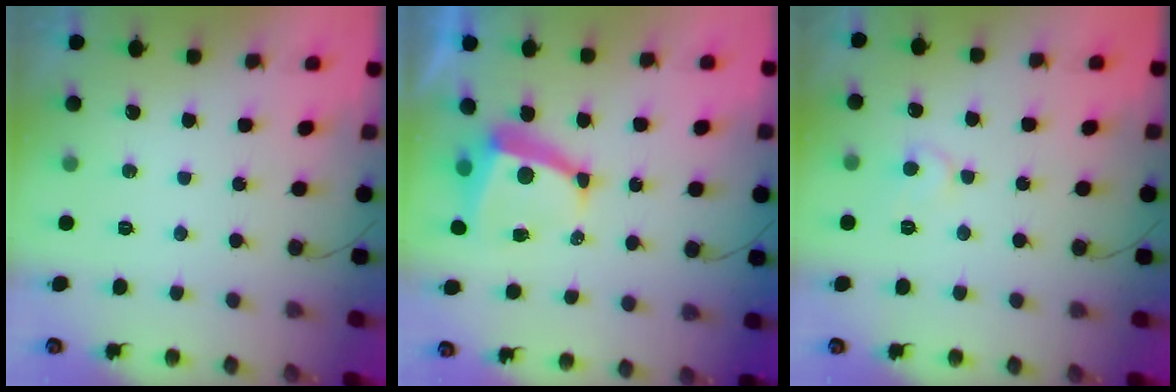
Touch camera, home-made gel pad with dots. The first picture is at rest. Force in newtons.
{"total": 7.8, "press": 7.7, "slide": 1.0}
{"total": 5.8, "press": 5.8, "slide": 0.5}